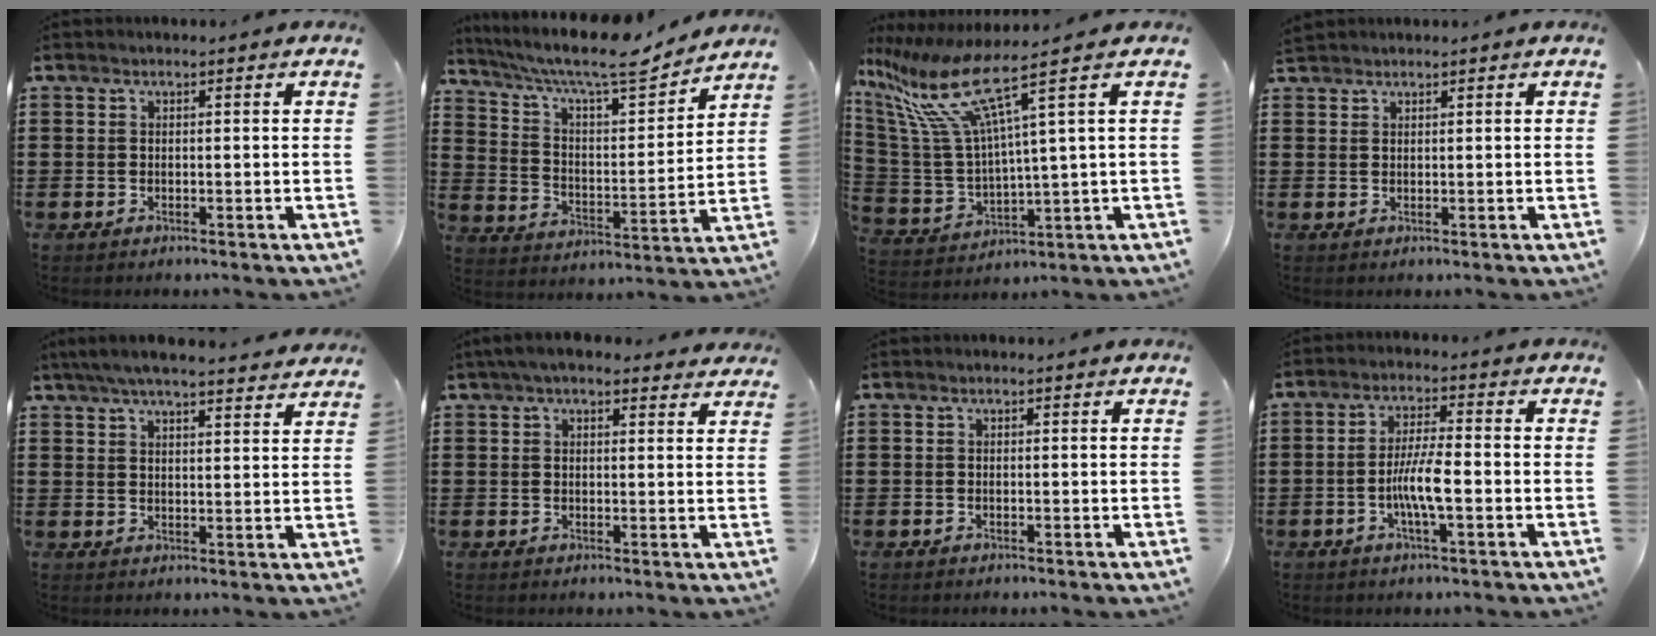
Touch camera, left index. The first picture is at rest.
{"total": 10.1, "force": [8.5, 1.4, 5.2], "torque": [-0.118, -0.052, 0.139]}
{"total": 12.3, "force": [6.5, 2.1, 10.2], "torque": [-0.249, -0.037, 0.099]}
{"total": 1.0, "force": [0.9, 0.2, 0.1], "torque": [-0.005, 0.000, 0.019]}
{"total": 5.2, "force": [4.6, 0.4, 2.4], "torque": [-0.058, -0.010, 0.083]}
{"total": 4.0, "force": [3.1, 1.2, 2.3], "torque": [-0.052, 0.002, 0.057]}
{"total": 0.0}
{"total": 6.2, "force": [-1.7, 1.3, 5.8], "torque": [-0.120, 0.000, -0.039]}